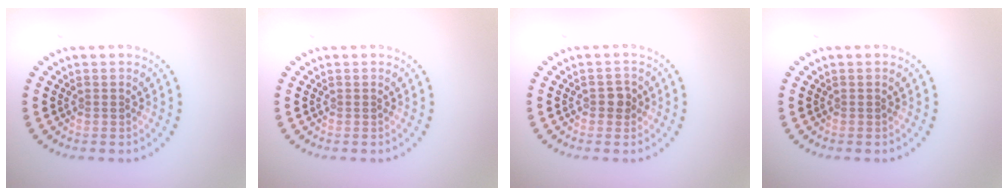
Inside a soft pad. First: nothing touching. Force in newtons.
{"total": 0.0}
{"total": 1.2, "press": 1.2, "slide": 0.3}
{"total": 0.0}